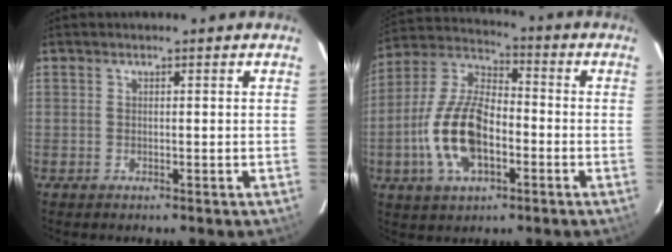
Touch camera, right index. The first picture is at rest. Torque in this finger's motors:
{"motor_torque": [2.14, 0.00, 1.05, 0.21]}